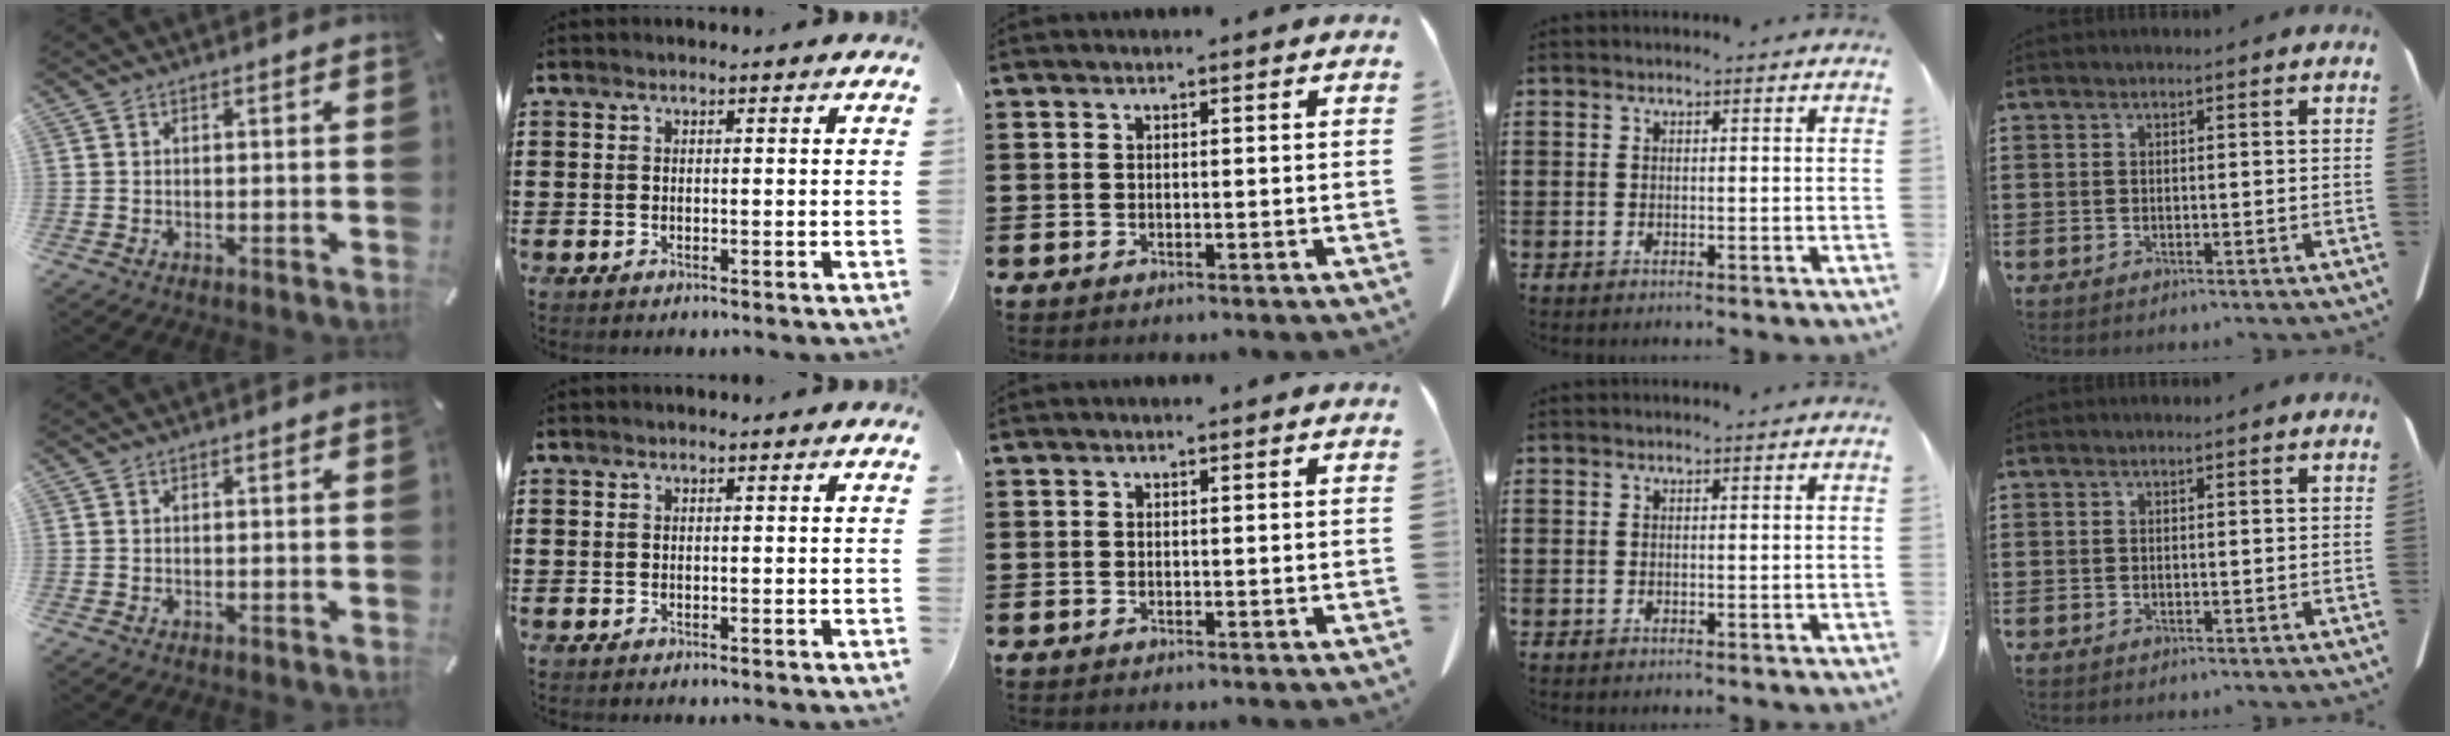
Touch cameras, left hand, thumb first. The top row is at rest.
{}